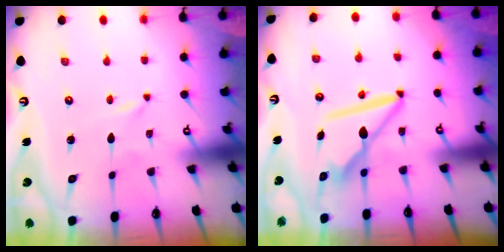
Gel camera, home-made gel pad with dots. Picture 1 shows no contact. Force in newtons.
{"total": 8.7, "press": 8.7, "slide": 0.9}